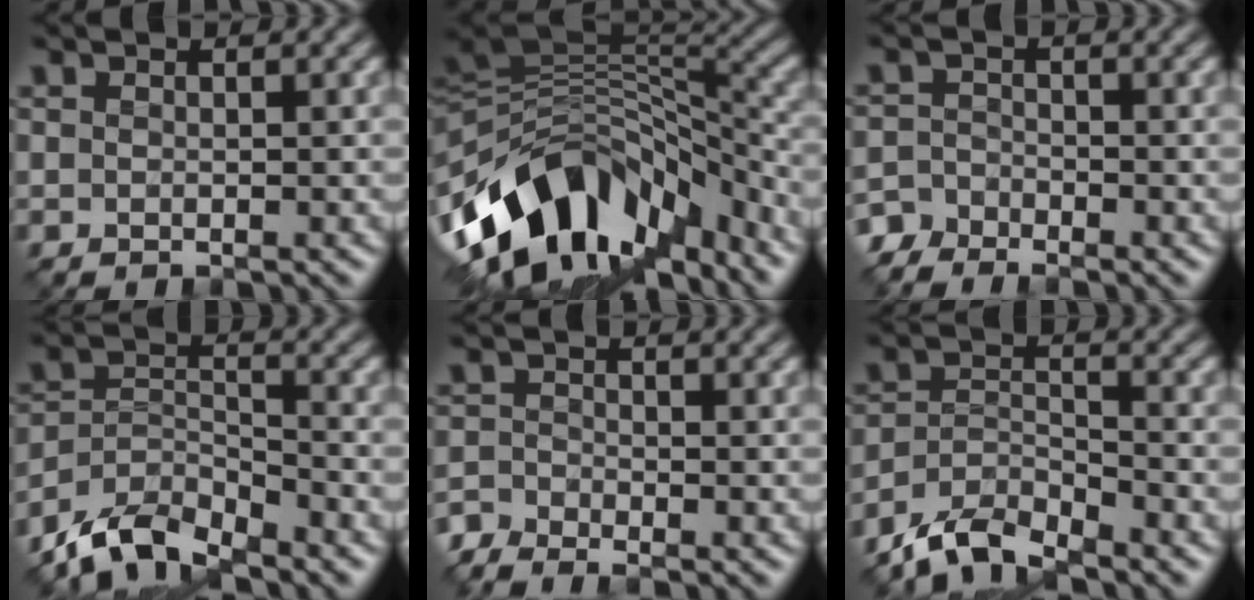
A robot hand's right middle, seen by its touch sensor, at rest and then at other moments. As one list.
[{"total": 12.8, "force": [-6.1, 7.6, 8.4], "torque": [-0.155, 0.014, -0.105]}, {"total": 2.4, "force": [-2.3, 0.9, 0.1], "torque": [-0.007, 0.000, -0.056]}, {"total": 6.2, "force": [-5.5, 1.8, 2.2], "torque": [-0.041, -0.006, -0.110]}, {"total": 2.4, "force": [-2.3, 0.4, 0.4], "torque": [-0.014, -0.002, -0.060]}, {"total": 4.7, "force": [-4.3, 1.1, 1.5], "torque": [-0.028, -0.001, -0.090]}]